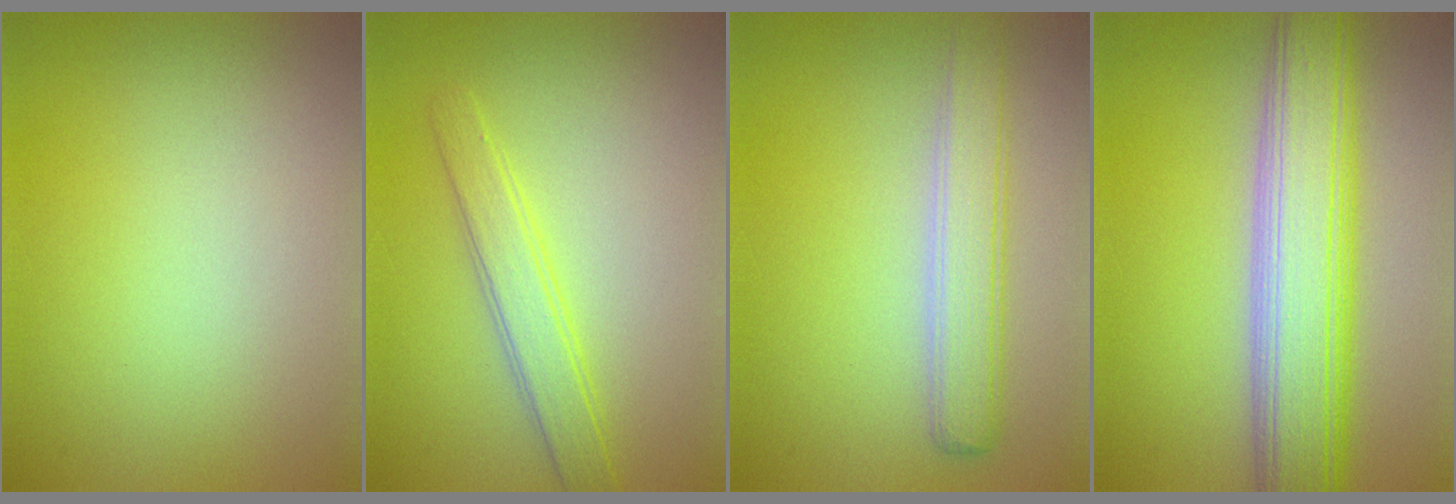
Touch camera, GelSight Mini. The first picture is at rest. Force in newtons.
{"total": 2.9, "press": 2.9, "slide": 0.1}
{"total": 3.6, "press": 3.6, "slide": 0.2}
{"total": 9.1, "press": 9.0, "slide": 0.6}